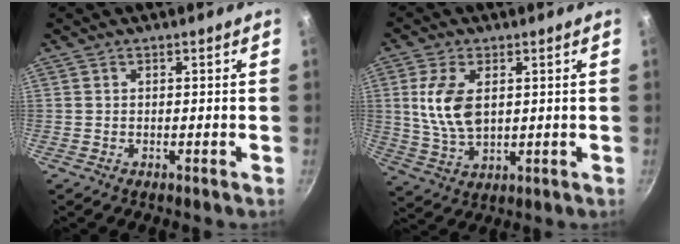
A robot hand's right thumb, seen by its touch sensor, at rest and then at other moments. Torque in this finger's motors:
{"motor_torque": [-0.97, 1.10, 0.52, 1.12, 0.11]}